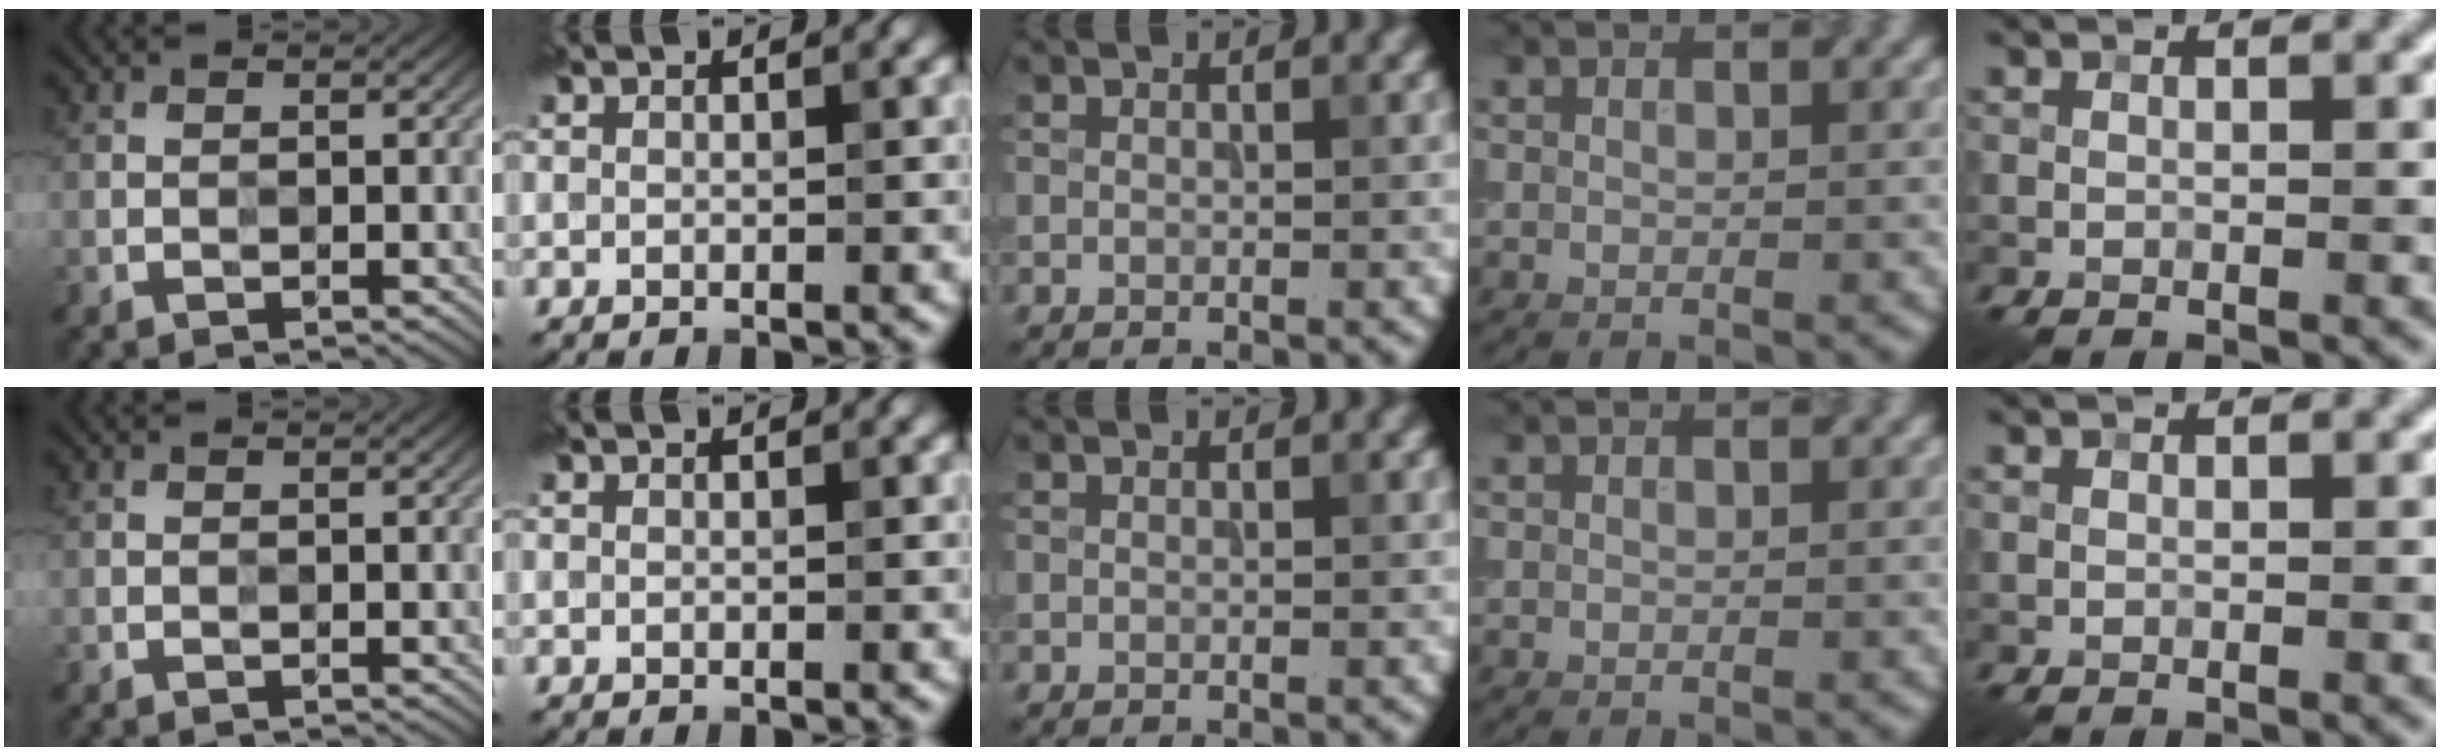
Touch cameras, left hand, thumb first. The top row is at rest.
{}